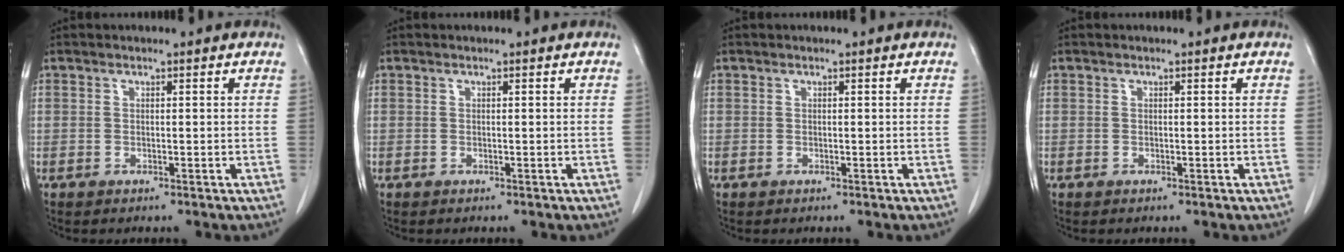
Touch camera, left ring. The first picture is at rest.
{"total": 0.0}
{"total": 0.0}
{"total": 0.0}